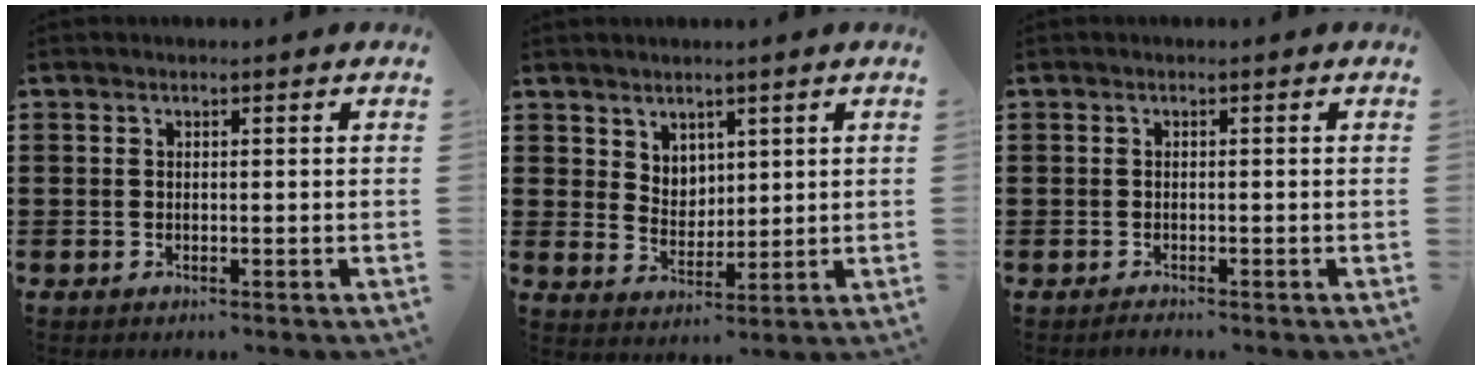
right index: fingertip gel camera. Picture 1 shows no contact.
{"total": 4.0, "force": [3.3, 2.4, 0.3], "torque": [-0.018, 0.001, 0.062]}
{"total": 0.7, "force": [-0.6, -0.3, -0.1], "torque": [0.003, -0.001, -0.012]}